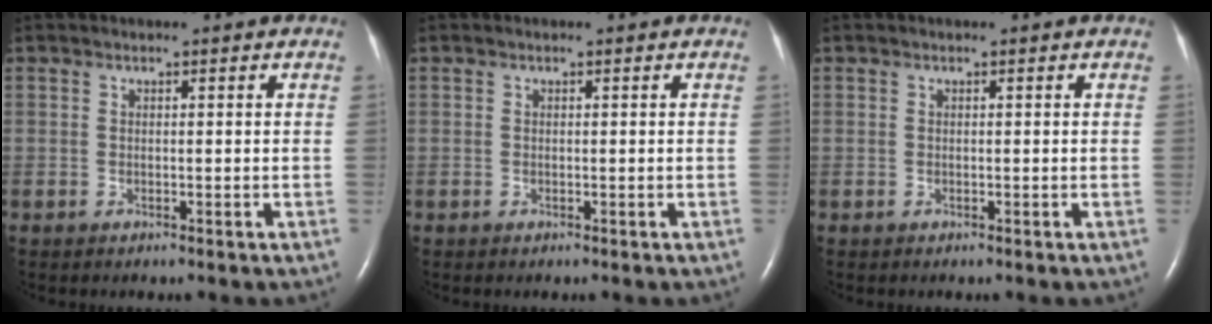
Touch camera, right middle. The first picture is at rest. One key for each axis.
{"total": 0.0}
{"total": 0.0}